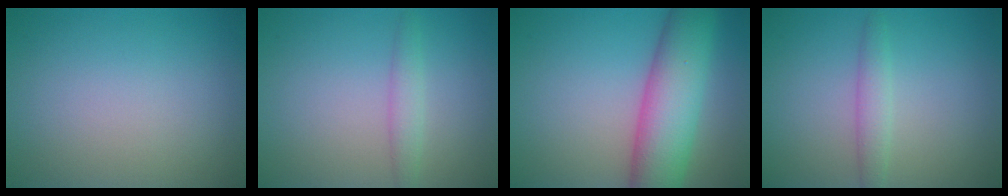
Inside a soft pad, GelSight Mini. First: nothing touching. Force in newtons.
{"total": 1.7, "press": 1.6, "slide": 0.2}
{"total": 8.7, "press": 8.7, "slide": 0.1}
{"total": 1.9, "press": 1.9, "slide": 0.2}